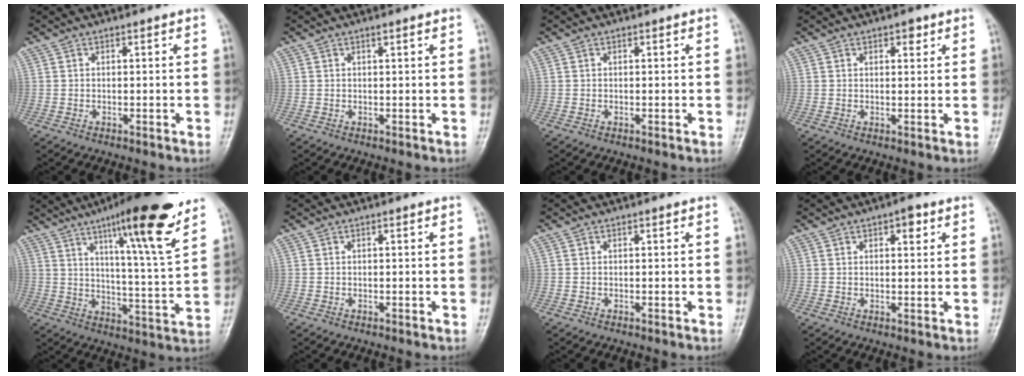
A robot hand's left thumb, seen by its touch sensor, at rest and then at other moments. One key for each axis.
{"total": 0.6, "fx": 0.4, "fy": 0.1, "fz": 0.4, "tx": -0.007, "ty": -0.001, "tz": 0.006}
{"total": 0.0}
{"total": 2.3, "fx": 1.3, "fy": 1.2, "fz": 1.4, "tx": -0.006, "ty": -0.005, "tz": 0.017}
{"total": 18.8, "fx": 11.8, "fy": 2.3, "fz": 14.4, "tx": -0.196, "ty": -0.064, "tz": 0.180}
{"total": 0.0}
{"total": 0.0}
{"total": 3.3, "fx": 1.7, "fy": 1.5, "fz": 2.4, "tx": -0.020, "ty": -0.004, "tz": 0.020}